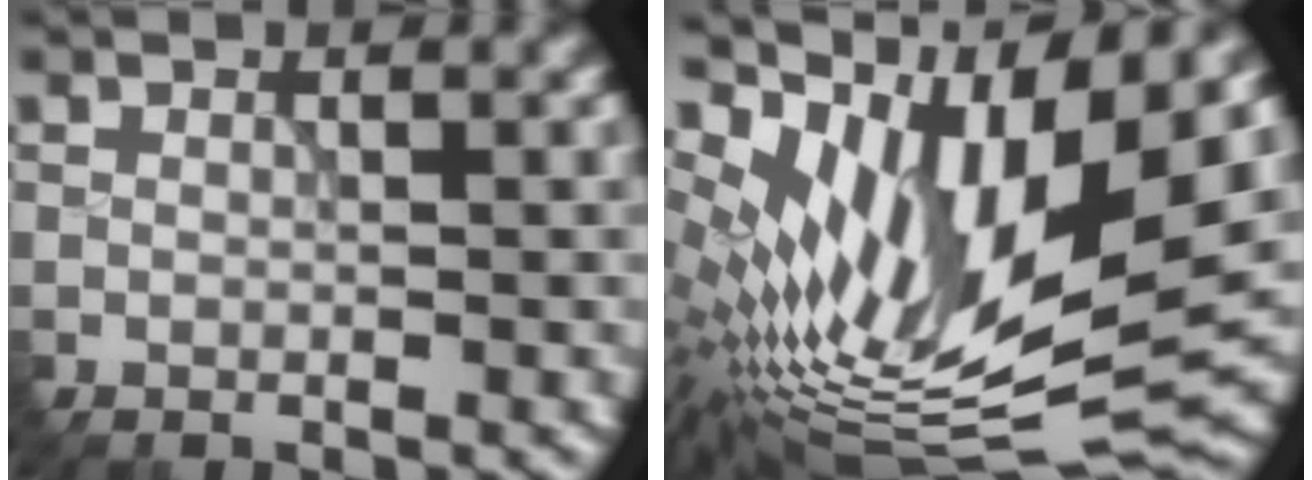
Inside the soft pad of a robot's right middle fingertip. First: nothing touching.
{"total": 13.9, "force": [3.8, 5.1, 12.3], "torque": [-0.244, 0.003, 0.081]}